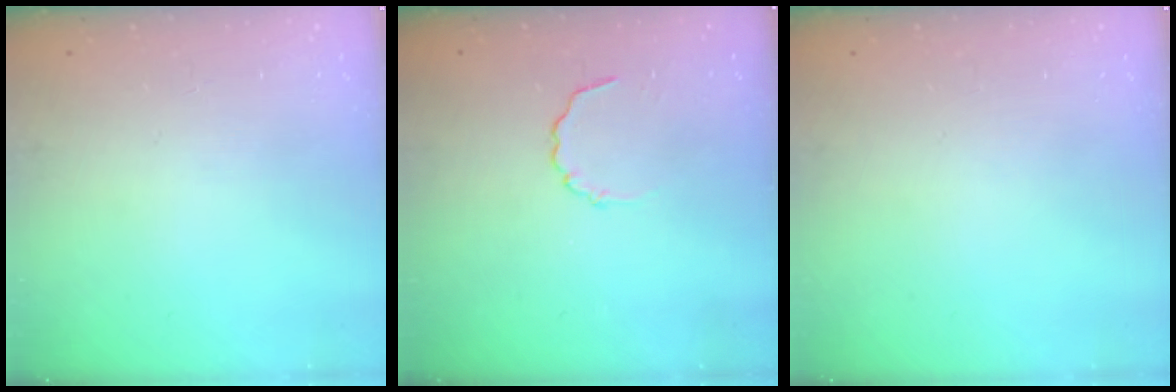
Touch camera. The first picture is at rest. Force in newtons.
{"total": 3.1, "press": 3.0, "slide": 1.0}
{"total": 0.0}